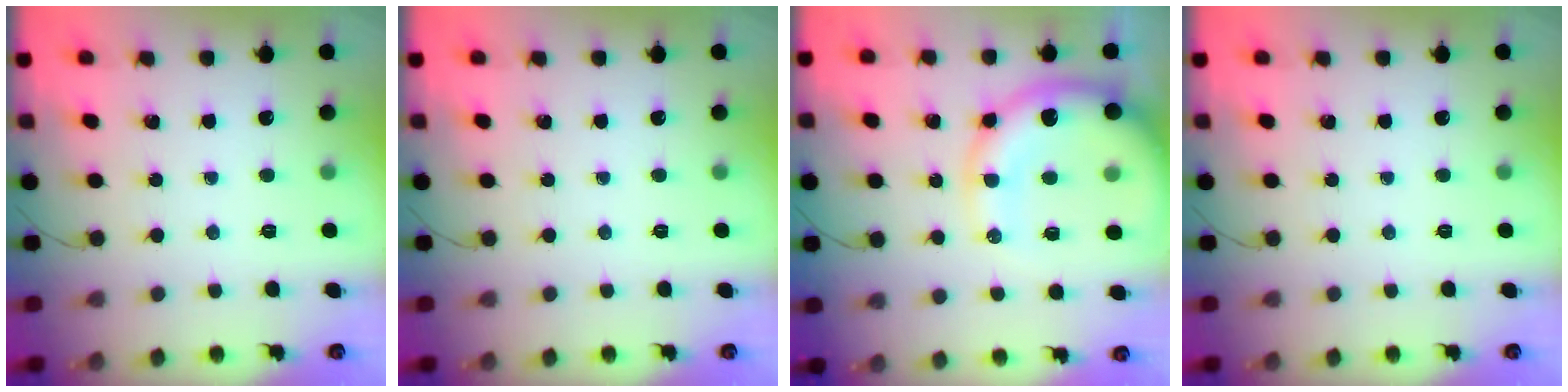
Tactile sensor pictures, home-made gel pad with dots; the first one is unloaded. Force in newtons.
{"total": 0.0}
{"total": 16.3, "press": 15.9, "slide": 3.5}
{"total": 0.0}